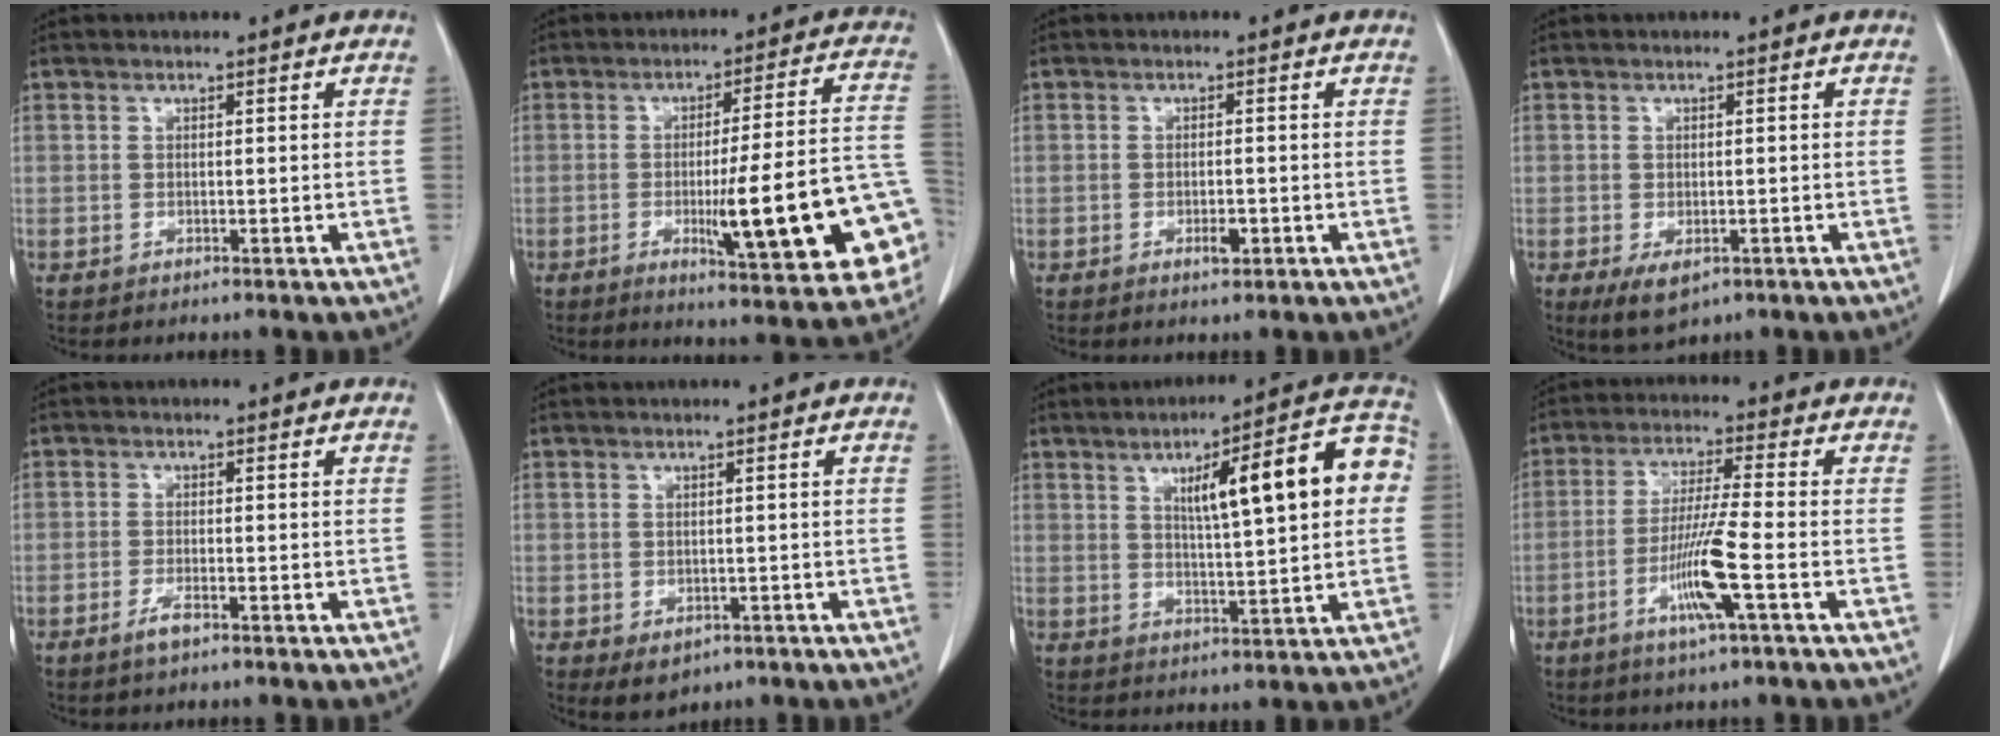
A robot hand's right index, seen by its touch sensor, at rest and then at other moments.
{"total": 19.1, "force": [-4.9, 2.0, 18.3], "torque": [-0.179, 0.014, -0.056]}
{"total": 1.9, "force": [-0.8, 0.6, 1.6], "torque": [-0.028, -0.001, -0.010]}
{"total": 4.6, "force": [-2.2, 2.3, 3.3], "torque": [-0.051, -0.009, -0.027]}
{"total": 2.0, "force": [-1.3, 0.3, 1.4], "torque": [-0.030, -0.001, -0.025]}
{"total": 3.1, "force": [-1.4, 2.1, 1.7], "torque": [-0.022, -0.003, -0.008]}
{"total": 15.5, "force": [3.6, 2.6, 14.9], "torque": [-0.202, 0.032, 0.050]}
{"total": 8.7, "force": [-3.2, -0.6, 8.1], "torque": [-0.158, -0.011, -0.063]}